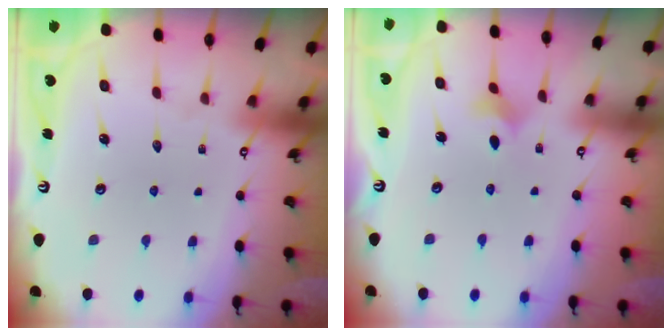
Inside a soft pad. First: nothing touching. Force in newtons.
{"total": 3.3, "press": 3.3, "slide": 0.7}